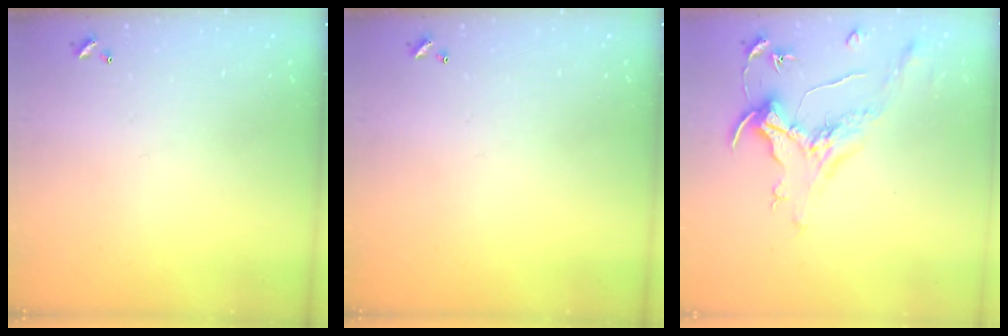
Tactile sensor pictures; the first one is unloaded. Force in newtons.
{"total": 0.0}
{"total": 1.5, "press": 1.3, "slide": 0.7}